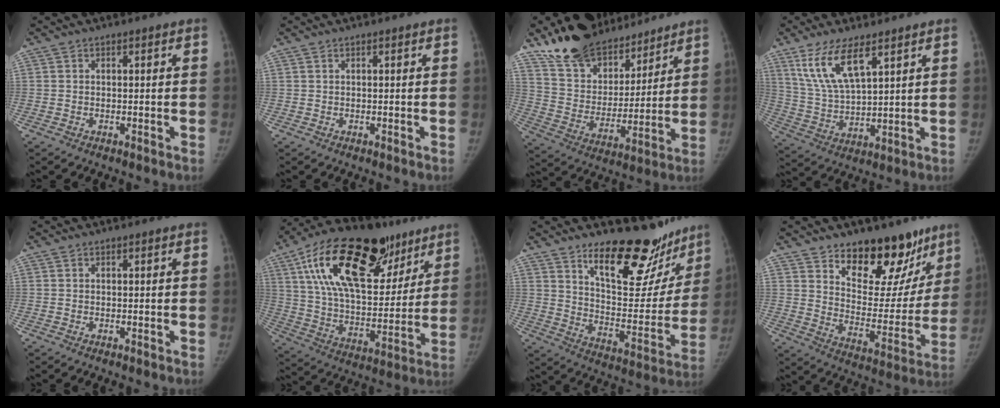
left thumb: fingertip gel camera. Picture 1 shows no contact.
{"total": 0.0}
{"total": 19.0, "force": [15.4, 9.1, 6.4], "torque": [-0.061, -0.079, 0.274]}
{"total": 11.4, "force": [6.6, 3.9, 8.4], "torque": [-0.160, -0.026, 0.142]}
{"total": 0.0}
{"total": 30.4, "force": [16.5, 14.6, 20.9], "torque": [-0.317, -0.012, 0.280]}
{"total": 20.8, "force": [15.7, 8.6, 10.6], "torque": [-0.084, -0.119, 0.233]}
{"total": 19.4, "force": [13.4, 10.2, 9.6], "torque": [-0.065, -0.089, 0.200]}